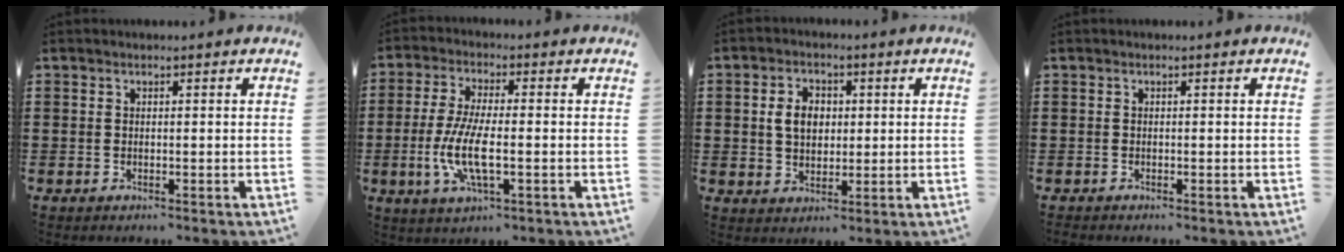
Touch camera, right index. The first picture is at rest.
{"total": 8.2, "force": [-2.2, 2.3, 7.5], "torque": [-0.169, -0.014, -0.046]}
{"total": 4.8, "force": [0.6, 3.5, 3.3], "torque": [-0.073, 0.009, 0.002]}
{"total": 0.0}